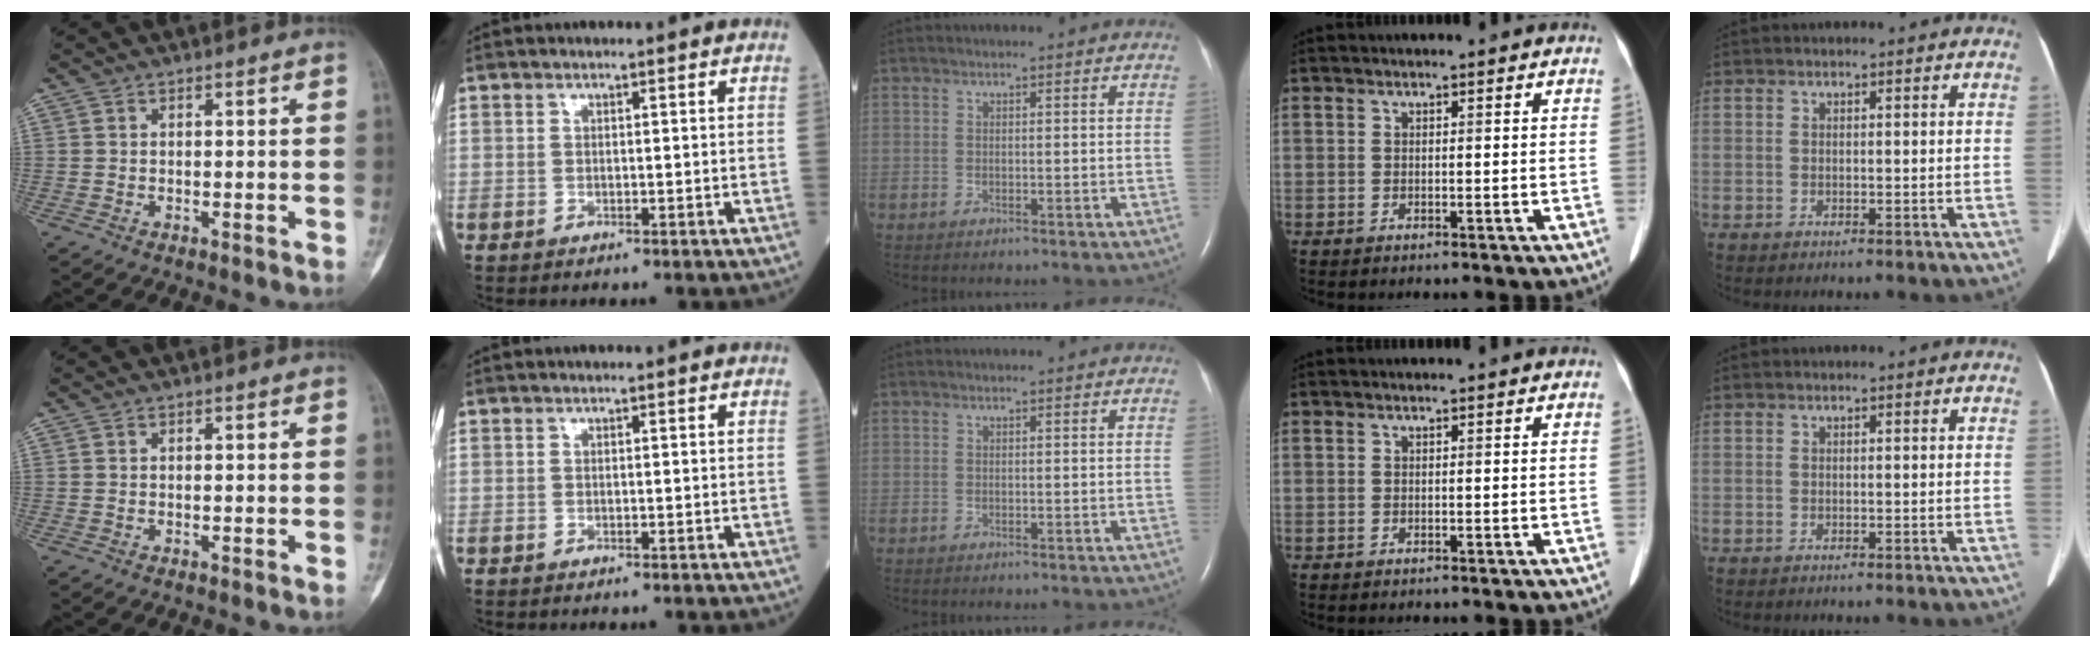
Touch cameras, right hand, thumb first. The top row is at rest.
{}